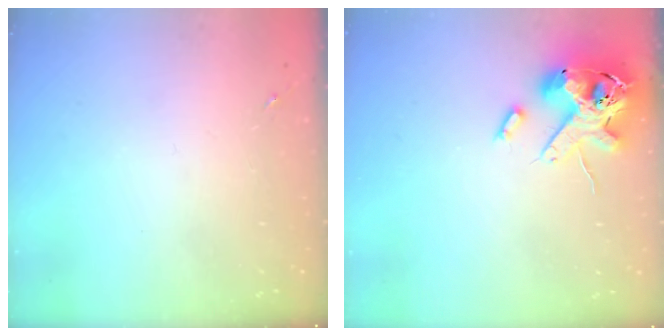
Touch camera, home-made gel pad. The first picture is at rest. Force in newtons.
{"total": 16.4, "press": 16.2, "slide": 2.7}